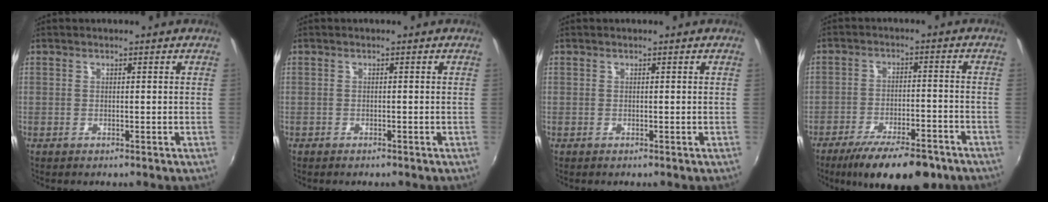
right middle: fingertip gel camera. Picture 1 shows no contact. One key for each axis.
{"total": 0.8, "fx": -0.7, "fy": 0.4, "fz": 0.2, "tx": -0.007, "ty": -0.003, "tz": -0.013}
{"total": 0.0}
{"total": 14.6, "fx": -10.9, "fy": 4.3, "fz": 8.7, "tx": -0.161, "ty": -0.024, "tz": -0.162}